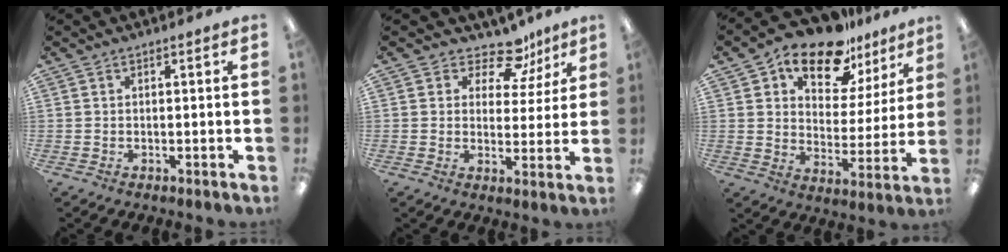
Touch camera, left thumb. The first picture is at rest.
{"total": 9.3, "force": [6.9, 5.1, 3.4], "torque": [-0.051, -0.044, 0.124]}
{"total": 15.7, "force": [12.0, 7.7, 6.8], "torque": [-0.119, -0.075, 0.211]}